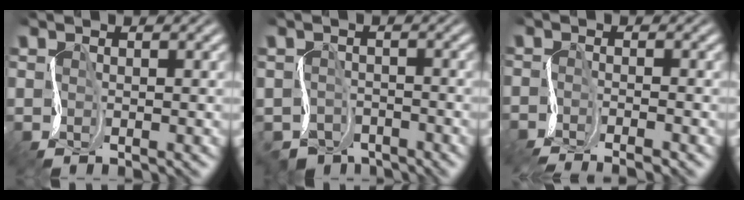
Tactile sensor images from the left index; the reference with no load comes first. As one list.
[{"total": 3.4, "force": [-3.0, 1.5, 0.6], "torque": [-0.011, -0.004, -0.064]}, {"total": 3.2, "force": [-2.8, 0.0, 1.4], "torque": [-0.022, -0.004, -0.062]}]